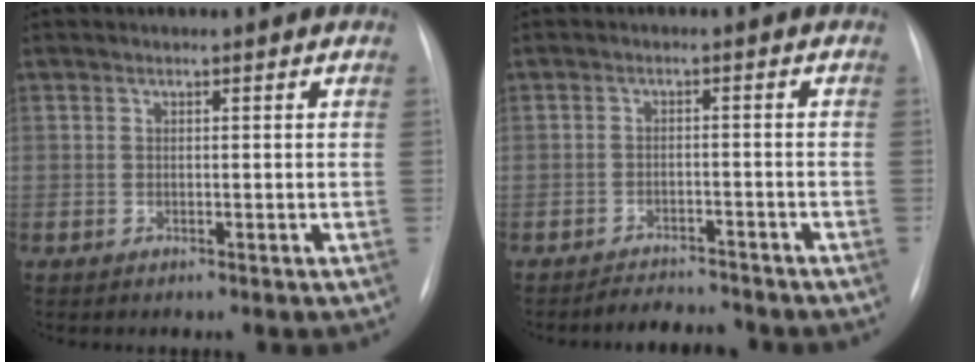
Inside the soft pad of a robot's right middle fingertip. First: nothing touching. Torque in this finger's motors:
{"motor_torque": [0.04, -0.28, -0.01, -0.04]}